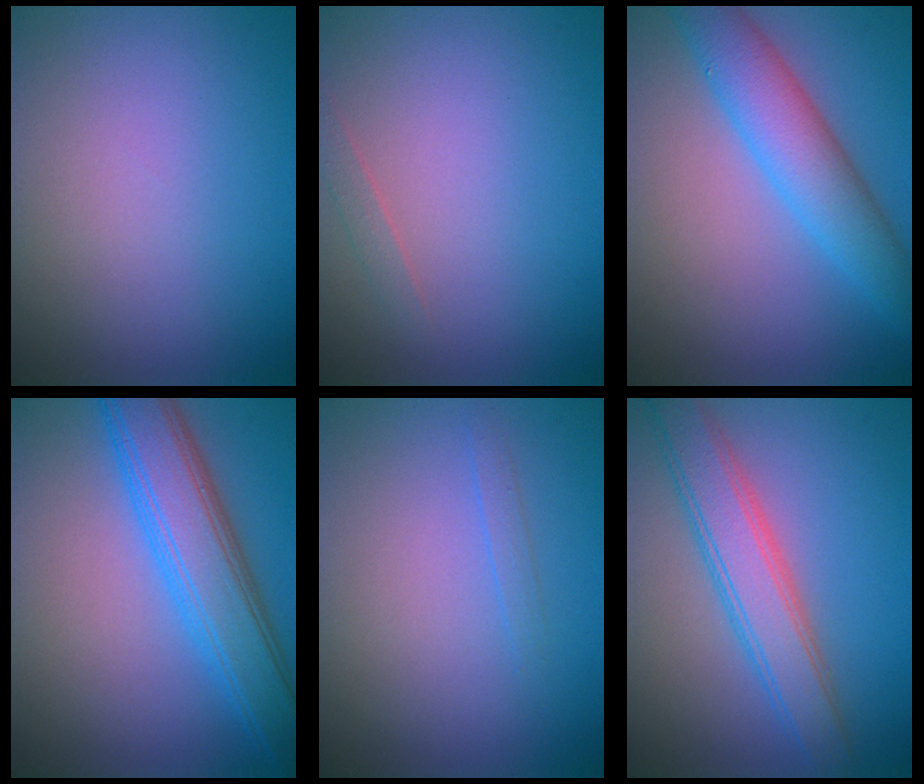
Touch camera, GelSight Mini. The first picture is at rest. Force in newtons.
{"total": 0.9, "press": 0.9, "slide": 0.0}
{"total": 5.6, "press": 5.6, "slide": 0.2}
{"total": 7.0, "press": 7.0, "slide": 0.1}
{"total": 0.7, "press": 0.7, "slide": 0.0}
{"total": 5.0, "press": 5.0, "slide": 0.2}